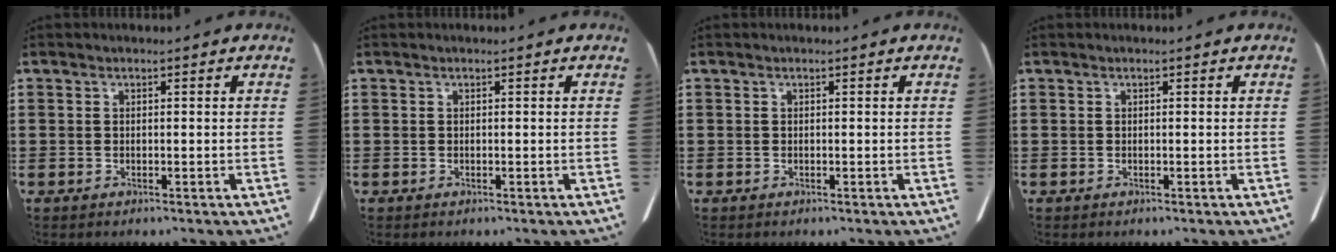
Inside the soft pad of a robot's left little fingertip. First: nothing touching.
{"total": 0.0}
{"total": 0.0}
{"total": 0.0}